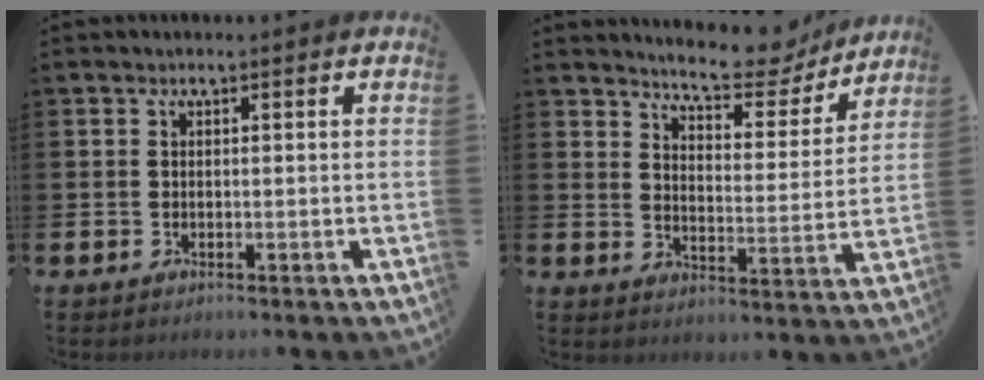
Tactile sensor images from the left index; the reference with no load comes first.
{"total": 7.6, "force": [7.3, 1.4, 1.7], "torque": [-0.040, -0.054, 0.125]}